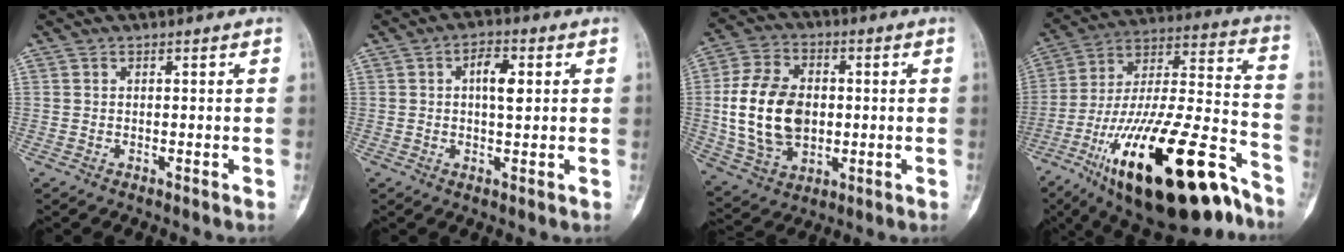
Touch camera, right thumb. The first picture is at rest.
{"total": 5.5, "force": [1.1, 2.3, 4.9], "torque": [-0.069, 0.002, 0.014]}
{"total": 16.8, "force": [0.0, 11.6, 12.2], "torque": [-0.212, 0.006, 0.008]}
{"total": 32.6, "force": [-18.0, 10.7, 24.9], "torque": [-0.398, 0.073, -0.293]}